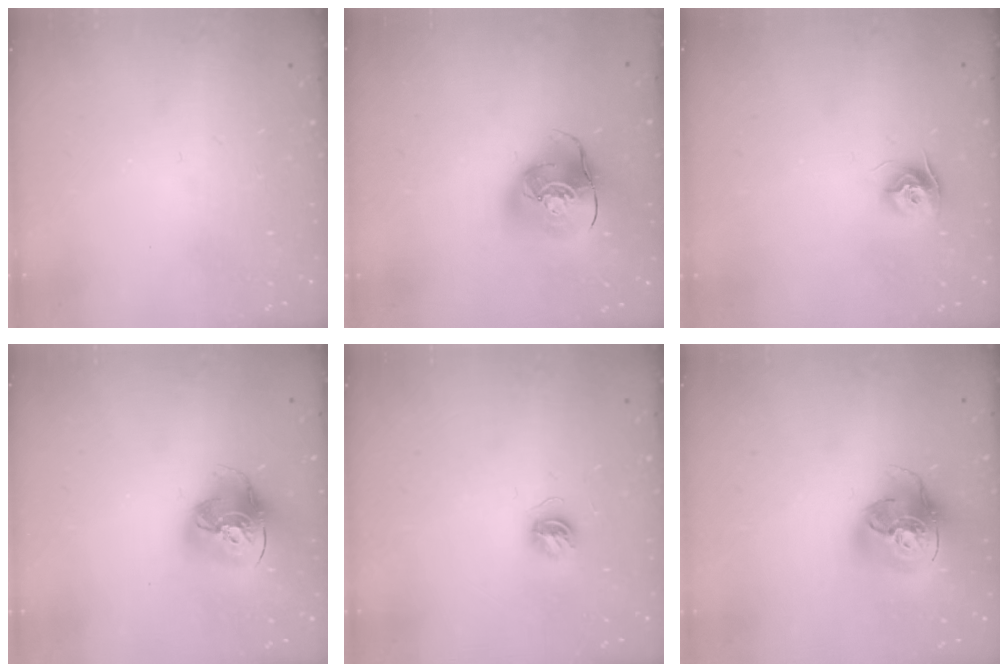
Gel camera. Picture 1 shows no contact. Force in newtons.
{"total": 11.7, "press": 11.5, "slide": 1.8}
{"total": 8.8, "press": 8.8, "slide": 0.2}
{"total": 15.6, "press": 15.5, "slide": 1.7}
{"total": 4.6, "press": 4.6, "slide": 0.6}
{"total": 19.5, "press": 19.4, "slide": 2.2}